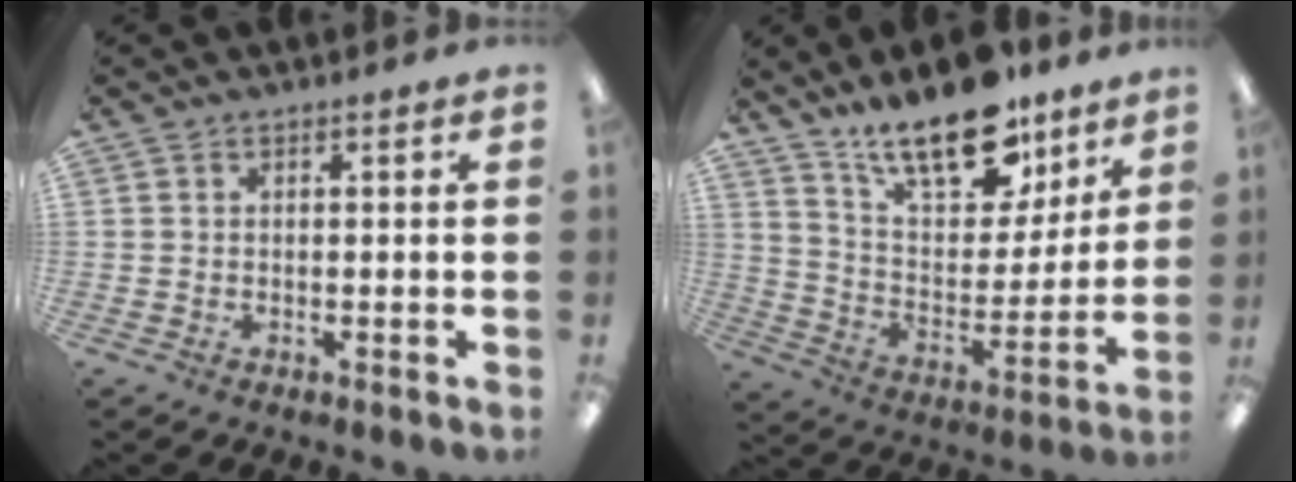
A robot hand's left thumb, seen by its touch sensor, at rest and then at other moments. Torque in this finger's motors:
{"motor_torque": [1.36, 1.79, 1.49, -1.28, 0.22]}